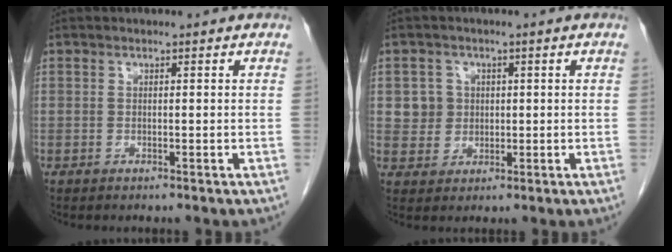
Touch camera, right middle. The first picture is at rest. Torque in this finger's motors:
{"motor_torque": [-0.16, -0.05, 0.02, -0.01]}